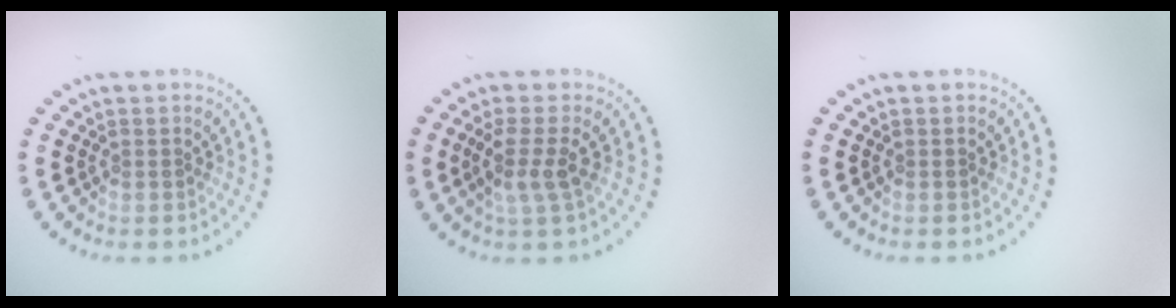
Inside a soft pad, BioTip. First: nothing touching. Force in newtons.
{"total": 2.6, "press": 2.0, "slide": 1.6}
{"total": 0.0}